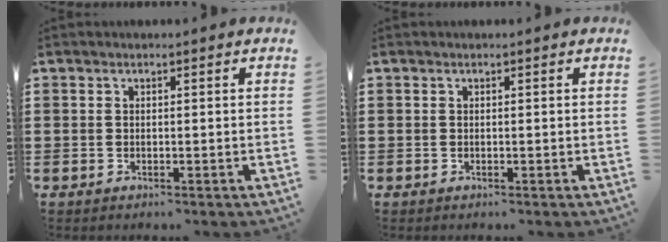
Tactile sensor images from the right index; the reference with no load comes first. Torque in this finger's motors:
{"motor_torque": [0.00, 0.00, 0.00, 0.00]}